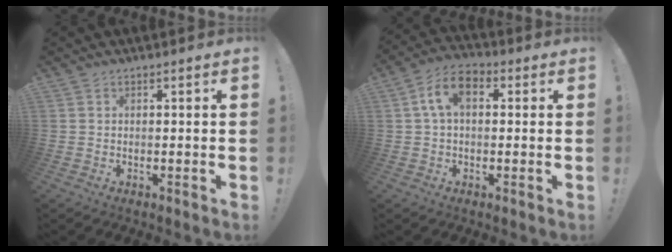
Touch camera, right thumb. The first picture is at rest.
{"total": 8.5, "force": [1.9, 5.2, 6.5], "torque": [-0.113, 0.011, 0.037]}